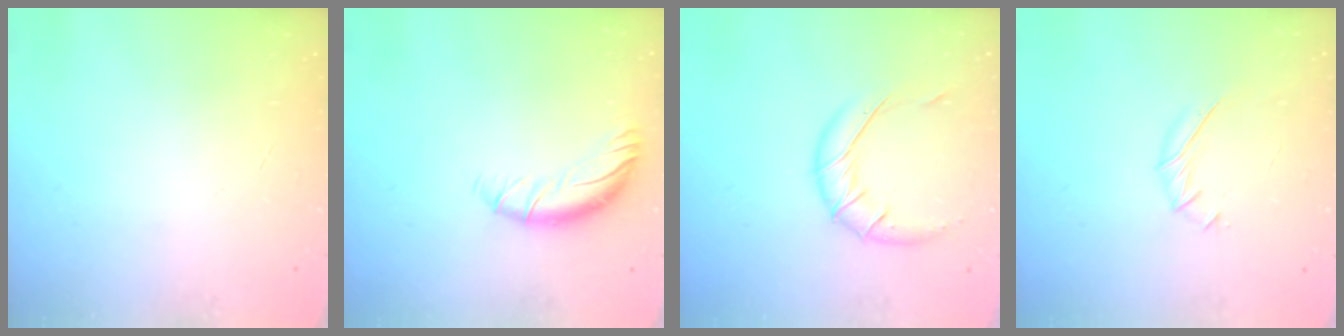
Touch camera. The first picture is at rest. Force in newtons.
{"total": 9.5, "press": 9.4, "slide": 1.6}
{"total": 12.0, "press": 12.0, "slide": 0.7}
{"total": 6.3, "press": 6.2, "slide": 1.2}